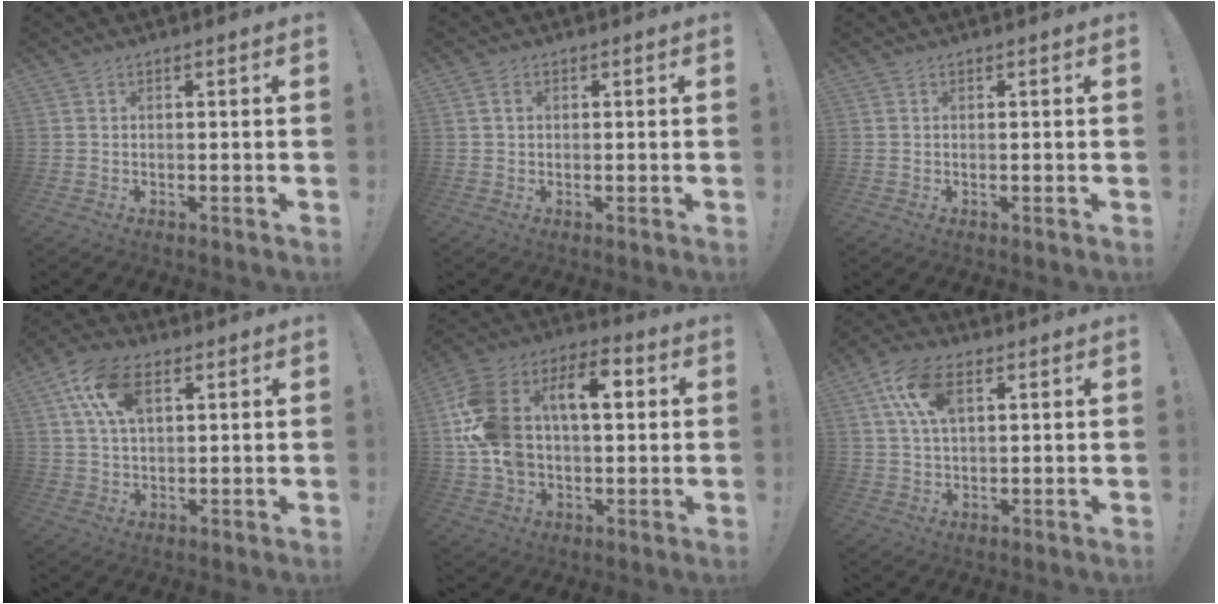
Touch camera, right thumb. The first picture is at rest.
{"total": 1.4, "force": [0.4, 1.2, 0.7], "torque": [-0.012, 0.005, 0.007]}
{"total": 0.0}
{"total": 12.6, "force": [4.9, 7.6, 8.7], "torque": [-0.152, 0.002, 0.092]}
{"total": 21.0, "force": [3.5, 14.1, 15.2], "torque": [-0.290, 0.019, 0.063]}
{"total": 11.6, "force": [4.3, 6.9, 8.3], "torque": [-0.142, 0.000, 0.082]}